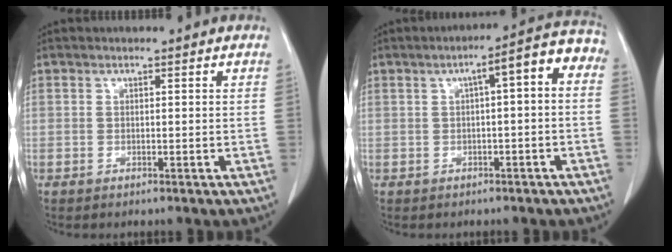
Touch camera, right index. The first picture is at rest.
{"total": 7.4, "force": [0.8, 1.4, 7.2], "torque": [-0.094, 0.036, 0.002]}